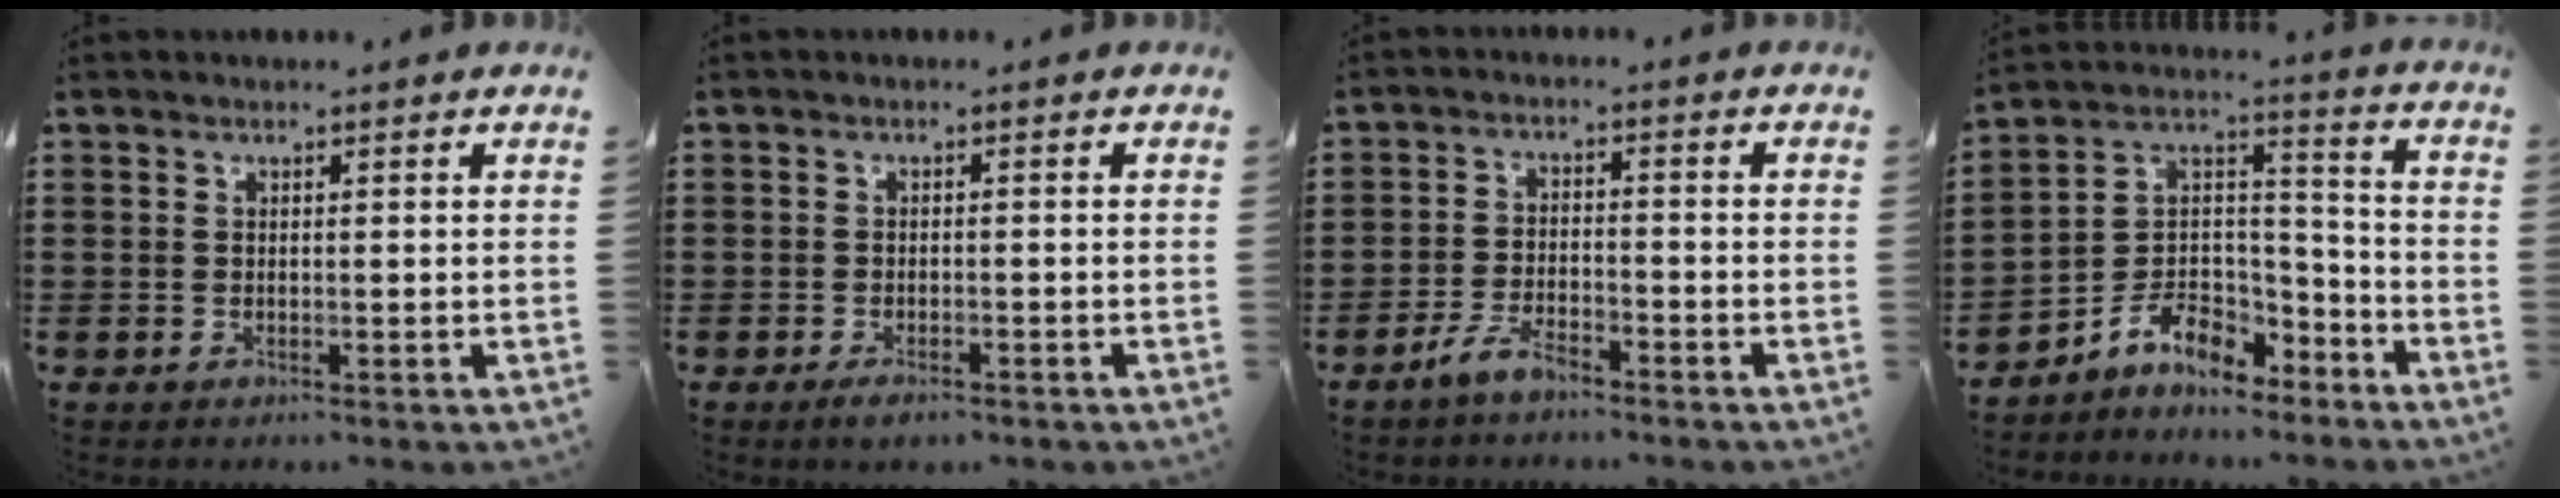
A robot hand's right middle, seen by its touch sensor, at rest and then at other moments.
{"total": 1.6, "force": [-1.3, 0.7, 0.6], "torque": [-0.014, 0.000, -0.025]}
{"total": 4.4, "force": [-3.5, 1.3, 2.4], "torque": [-0.053, 0.007, -0.070]}
{"total": 4.6, "force": [-4.3, 1.7, 0.4], "torque": [-0.011, 0.012, -0.089]}